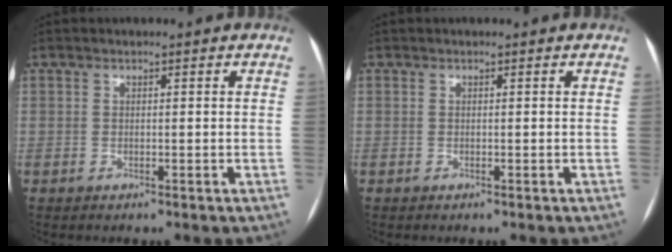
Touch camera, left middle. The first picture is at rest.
{"total": 0.0}